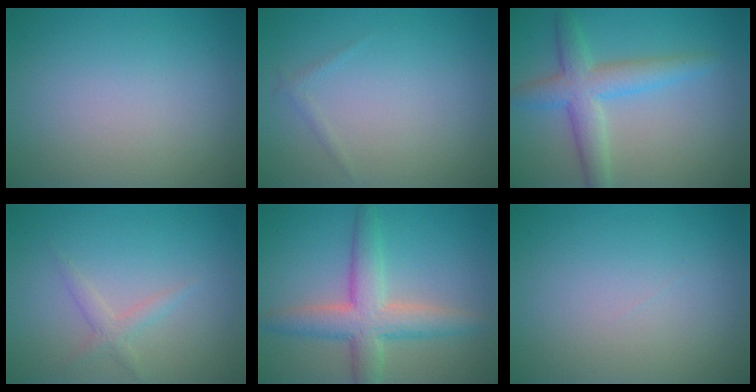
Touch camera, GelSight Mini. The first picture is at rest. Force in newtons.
{"total": 0.6, "press": 0.6, "slide": 0.0}
{"total": 4.7, "press": 4.7, "slide": 0.1}
{"total": 1.5, "press": 1.5, "slide": 0.0}
{"total": 5.6, "press": 5.6, "slide": 0.2}
{"total": 0.0}